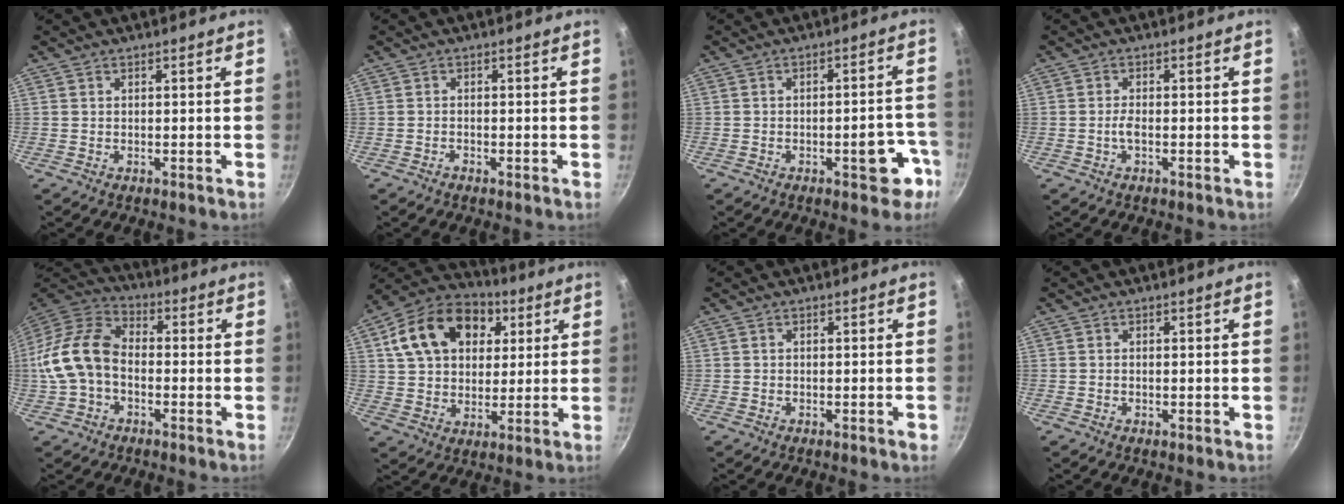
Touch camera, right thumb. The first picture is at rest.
{"total": 0.6, "force": [-0.5, 0.1, 0.2], "torque": [-0.008, 0.005, -0.014]}
{"total": 7.7, "force": [-3.6, 3.4, 5.9], "torque": [-0.041, 0.035, -0.040]}
{"total": 1.6, "force": [-0.5, 0.4, 1.4], "torque": [-0.035, 0.006, -0.014]}
{"total": 14.3, "force": [-1.9, 9.7, 10.2], "torque": [-0.183, 0.042, -0.053]}
{"total": 19.2, "force": [6.7, 13.6, 11.7], "torque": [-0.179, 0.013, 0.104]}
{"total": 0.9, "force": [-0.5, 0.1, 0.8], "torque": [-0.017, 0.006, -0.010]}
{"total": 0.0}